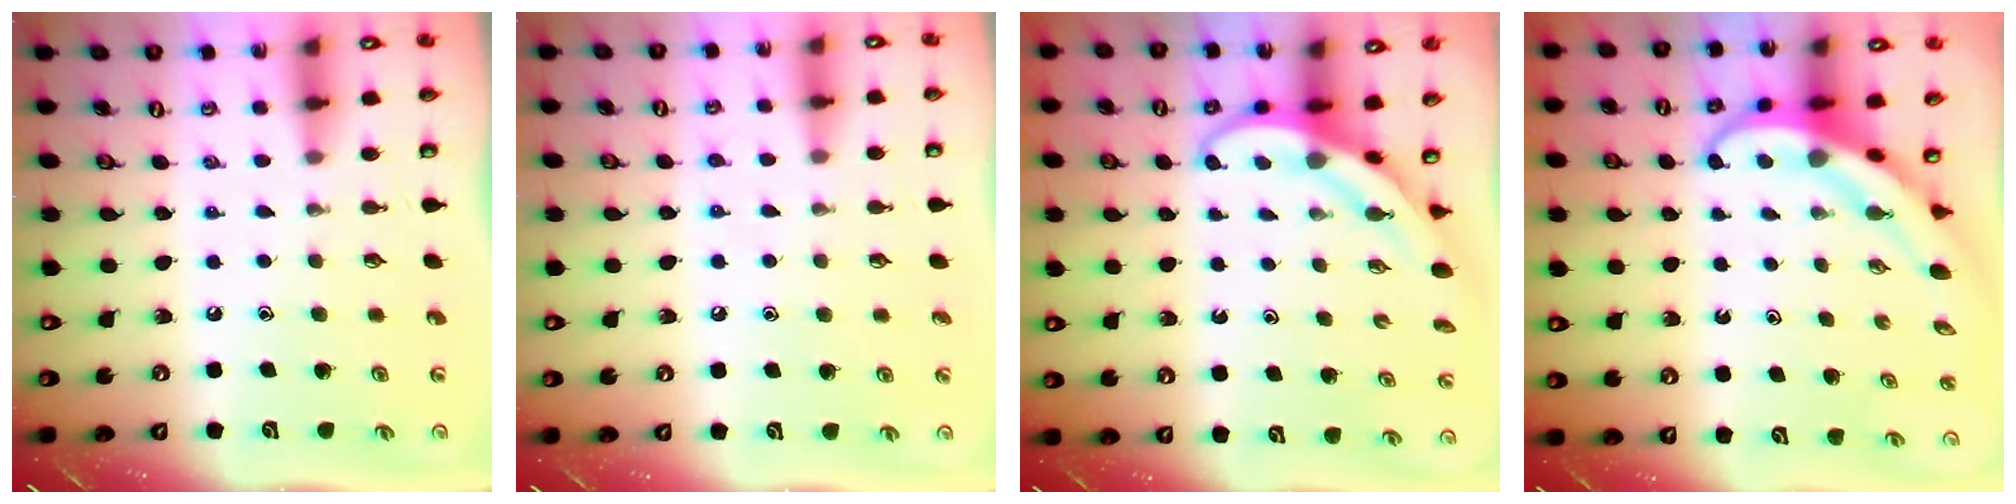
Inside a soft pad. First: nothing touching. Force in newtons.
{"total": 4.6, "press": 4.5, "slide": 0.6}
{"total": 4.0, "press": 4.0, "slide": 0.3}
{"total": 5.7, "press": 5.7, "slide": 0.5}